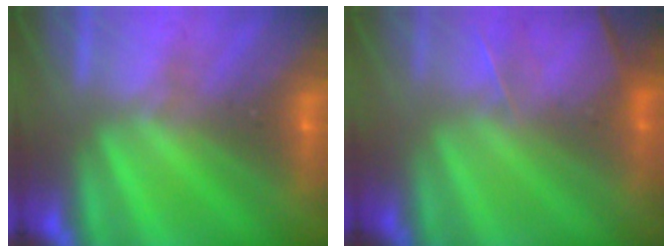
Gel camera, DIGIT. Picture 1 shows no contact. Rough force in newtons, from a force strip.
{"total": 2.1}